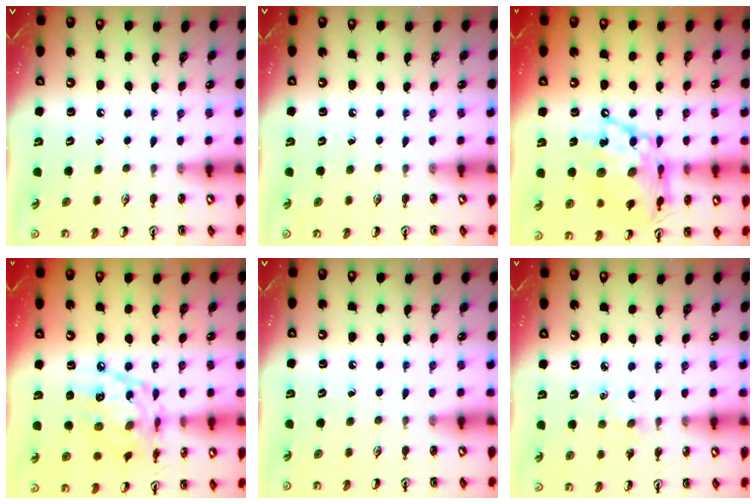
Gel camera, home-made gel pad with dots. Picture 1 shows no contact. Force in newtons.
{"total": 0.0}
{"total": 18.3, "press": 18.2, "slide": 1.8}
{"total": 15.1, "press": 15.0, "slide": 0.9}
{"total": 0.0}
{"total": 2.2, "press": 2.2, "slide": 0.3}